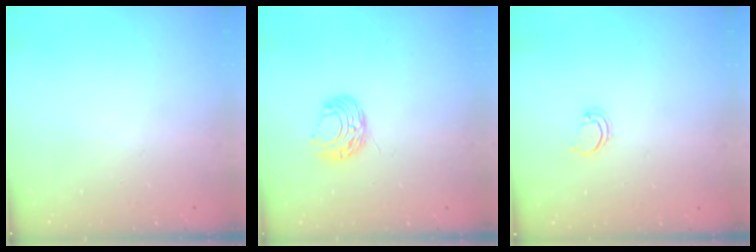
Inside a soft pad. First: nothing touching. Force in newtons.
{"total": 7.5, "press": 7.4, "slide": 0.6}
{"total": 2.5, "press": 2.5, "slide": 0.2}